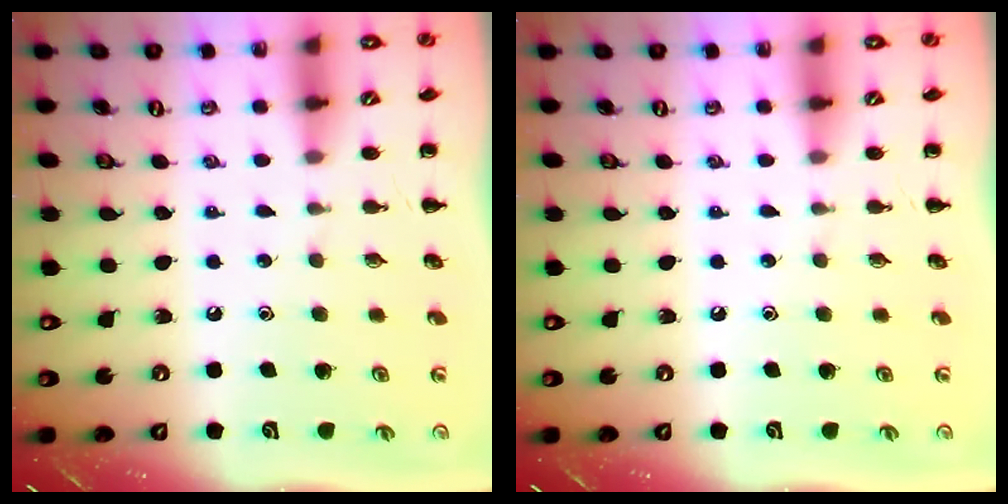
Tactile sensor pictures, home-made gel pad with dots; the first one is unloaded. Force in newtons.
{"total": 0.0}